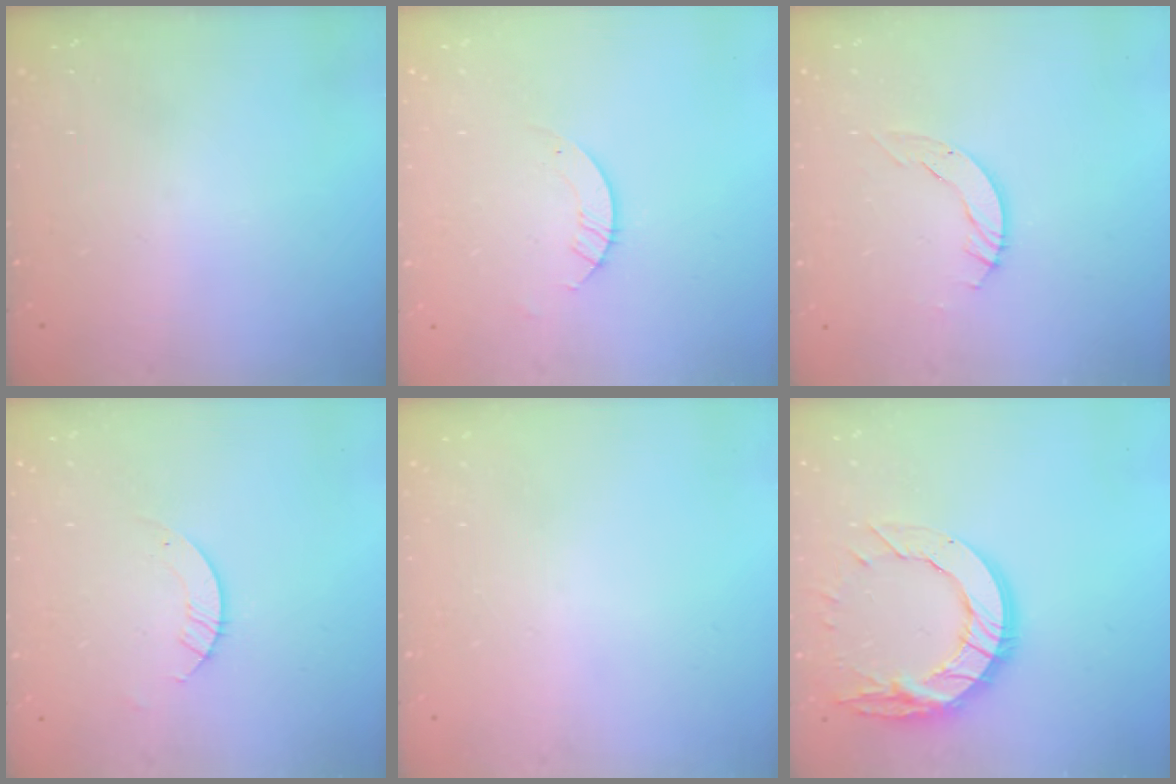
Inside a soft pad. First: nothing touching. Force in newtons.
{"total": 2.8, "press": 2.8, "slide": 0.2}
{"total": 4.9, "press": 4.9, "slide": 0.5}
{"total": 2.8, "press": 2.8, "slide": 0.2}
{"total": 0.0}
{"total": 15.9, "press": 15.9, "slide": 1.3}